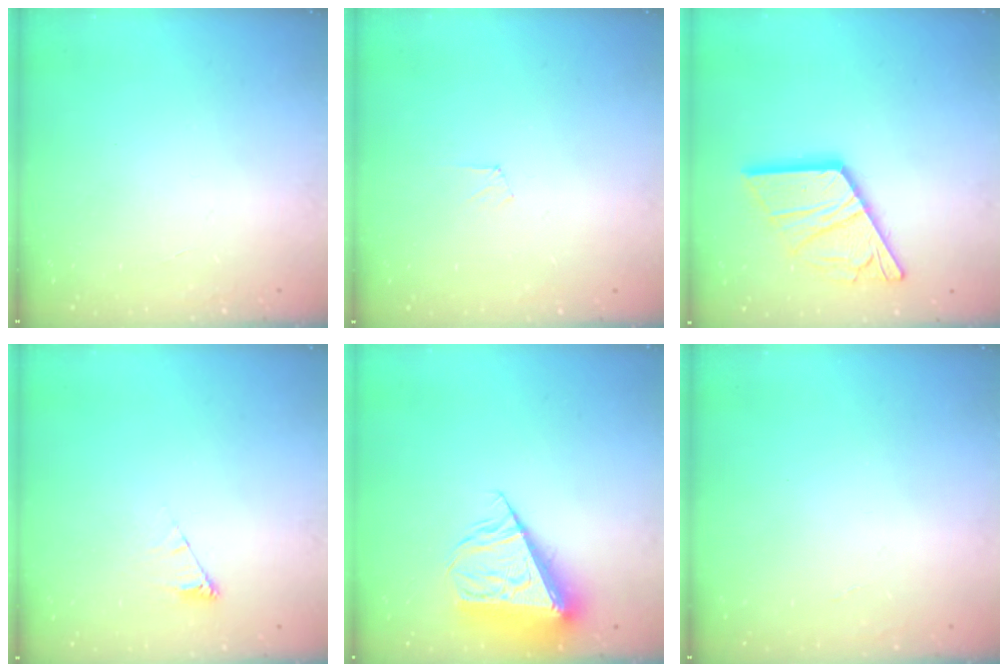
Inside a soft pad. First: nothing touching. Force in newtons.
{"total": 4.6, "press": 4.6, "slide": 0.4}
{"total": 18.9, "press": 18.8, "slide": 1.8}
{"total": 4.4, "press": 4.4, "slide": 0.5}
{"total": 10.1, "press": 10.1, "slide": 1.3}
{"total": 0.0}